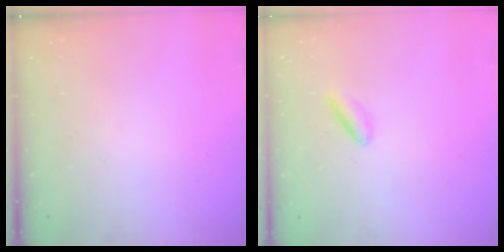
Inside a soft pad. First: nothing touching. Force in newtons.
{"total": 3.0, "press": 2.9, "slide": 0.6}